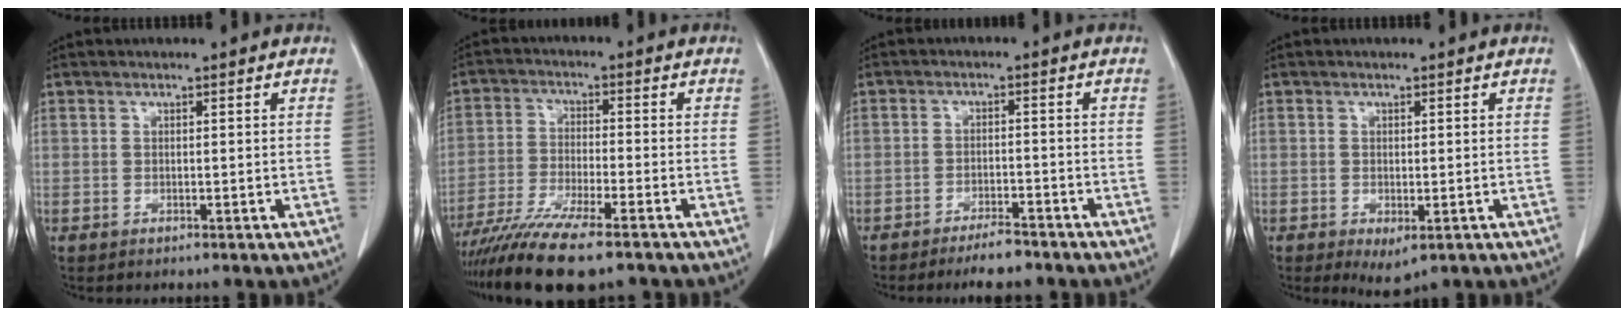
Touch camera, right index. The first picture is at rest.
{"total": 12.7, "force": [-9.9, 1.2, 7.9], "torque": [-0.143, -0.031, -0.167]}
{"total": 4.8, "force": [-4.1, 1.0, 2.2], "torque": [-0.035, -0.004, -0.068]}
{"total": 3.3, "force": [-1.4, 1.5, 2.6], "torque": [-0.037, -0.006, -0.010]}